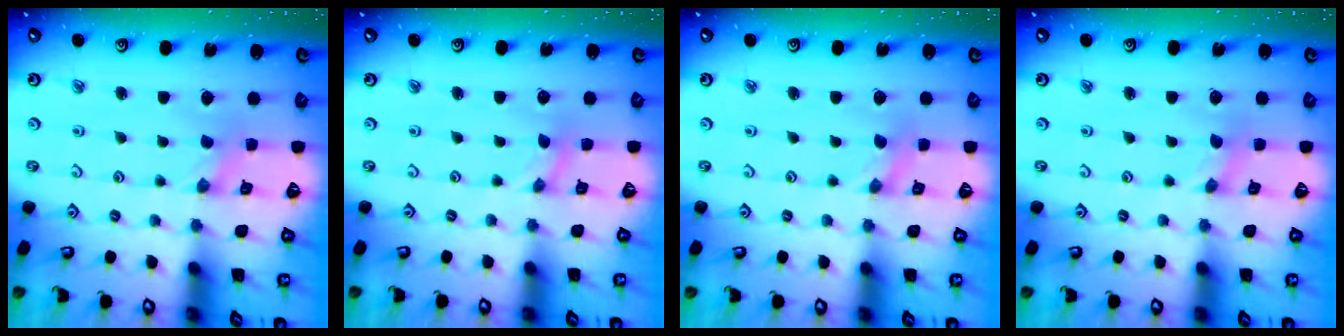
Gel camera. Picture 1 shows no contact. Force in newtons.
{"total": 0.0}
{"total": 0.0}
{"total": 0.0}